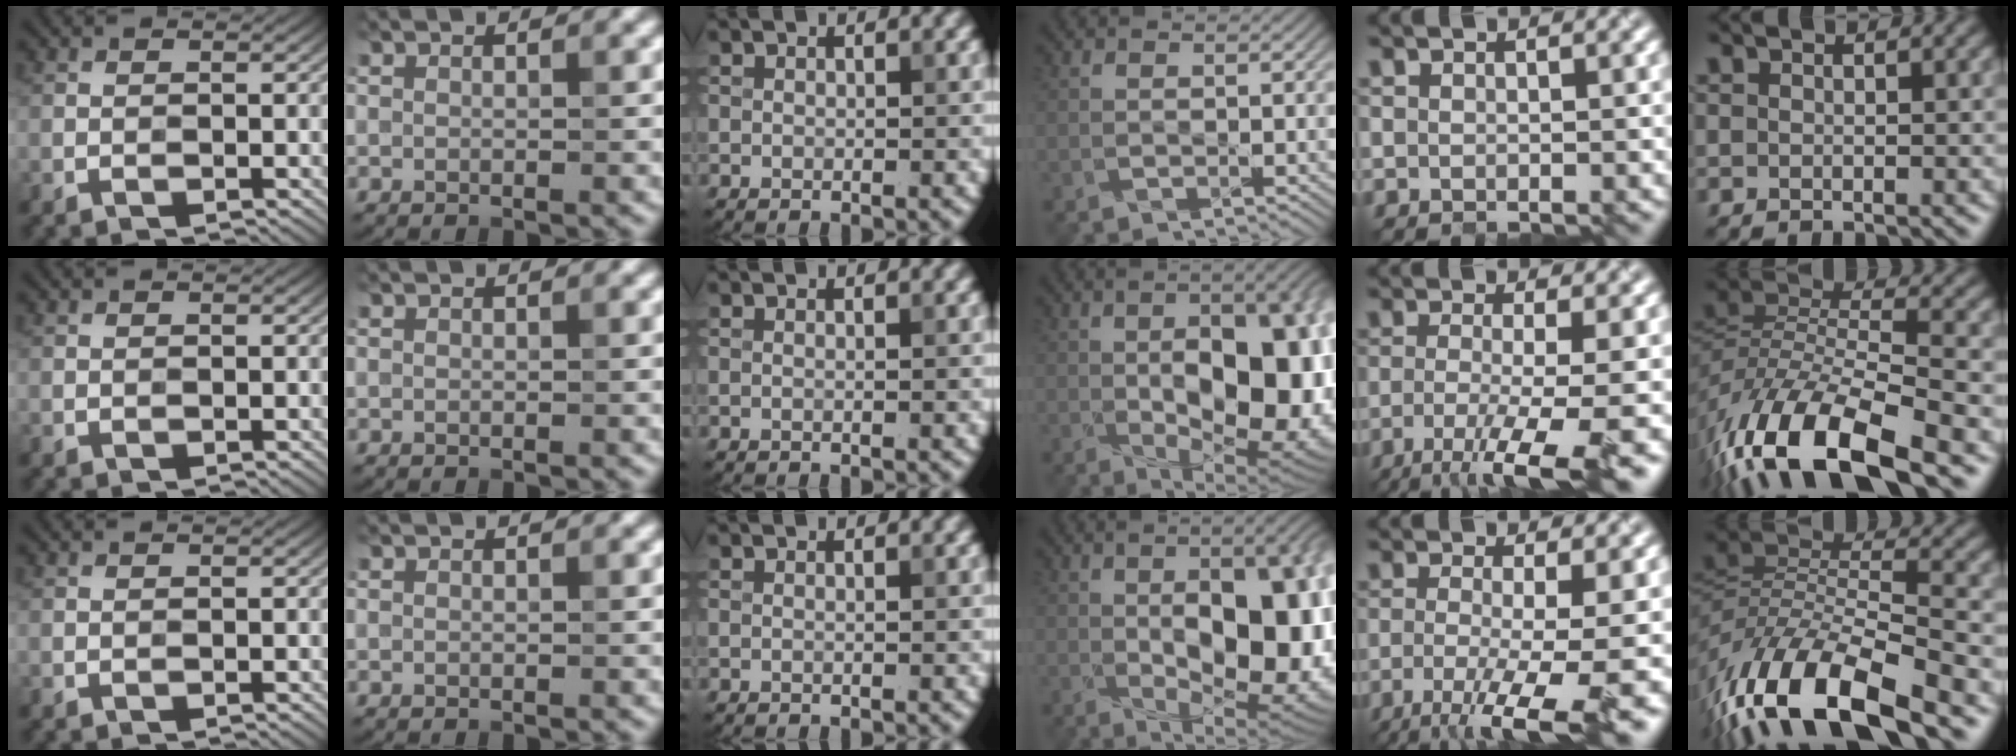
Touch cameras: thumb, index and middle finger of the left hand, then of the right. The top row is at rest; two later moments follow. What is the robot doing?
{"motion": "open", "object": "stapler"}